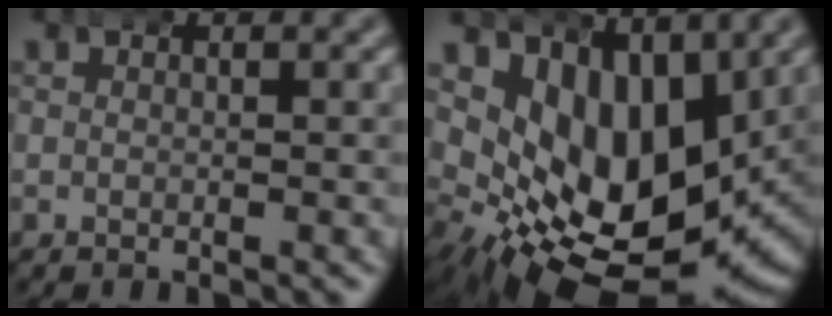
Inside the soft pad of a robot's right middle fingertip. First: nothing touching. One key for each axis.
{"total": 15.9, "fx": -1.8, "fy": 10.8, "fz": 11.5, "tx": -0.205, "ty": -0.046, "tz": -0.009}